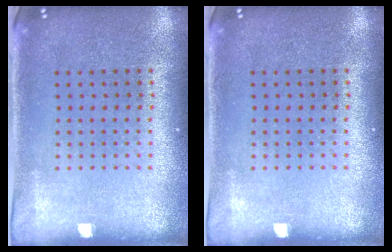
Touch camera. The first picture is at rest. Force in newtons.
{"total": 0.0}